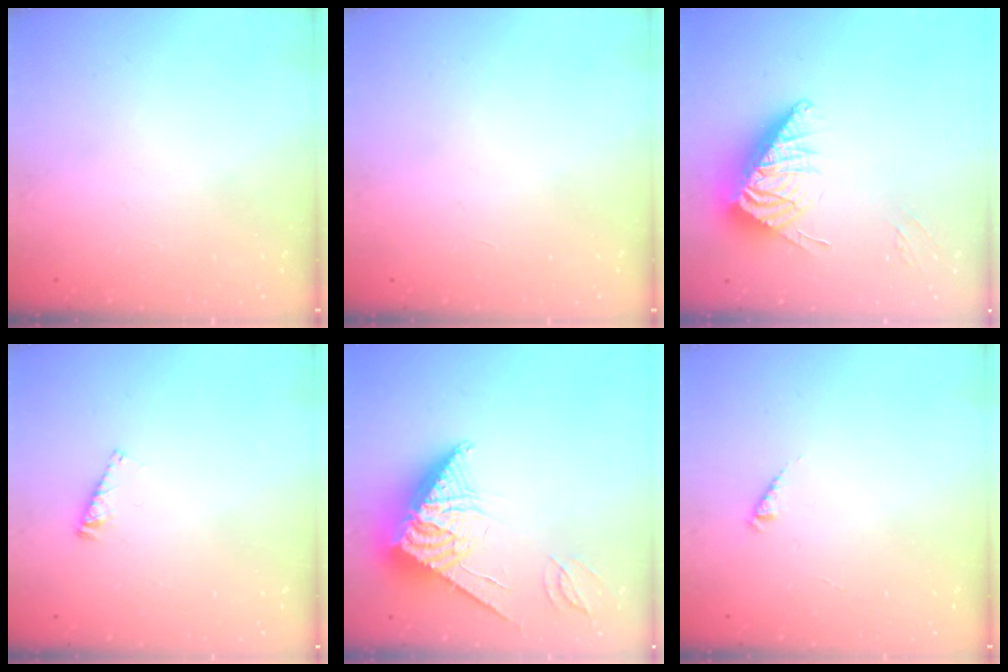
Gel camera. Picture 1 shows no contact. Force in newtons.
{"total": 0.0}
{"total": 14.1, "press": 14.0, "slide": 1.3}
{"total": 2.9, "press": 2.9, "slide": 0.4}
{"total": 11.0, "press": 11.0, "slide": 1.2}
{"total": 0.5, "press": 0.5, "slide": 0.2}